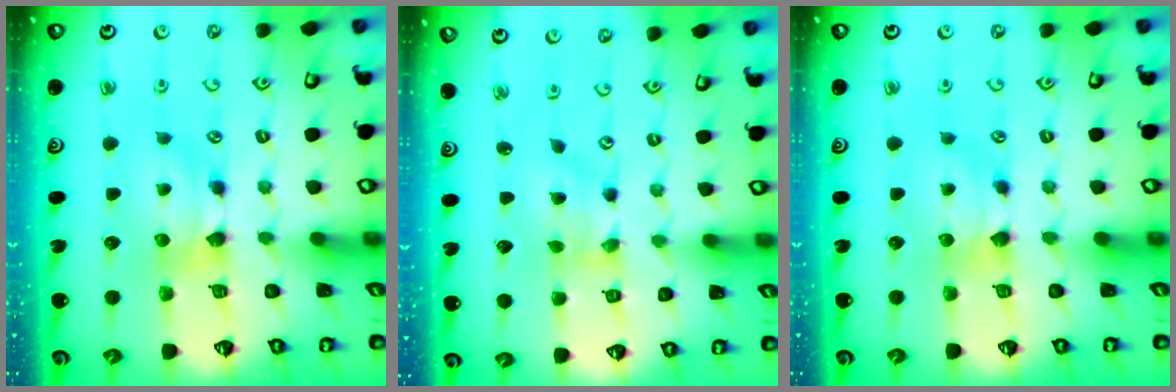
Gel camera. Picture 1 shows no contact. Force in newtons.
{"total": 1.2, "press": 0.6, "slide": 1.1}
{"total": 0.0}